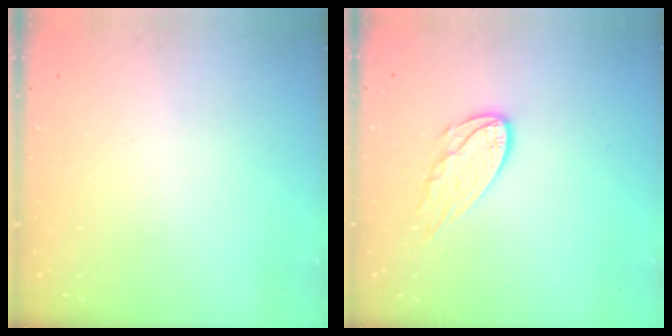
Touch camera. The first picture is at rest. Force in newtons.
{"total": 8.9, "press": 8.9, "slide": 0.5}